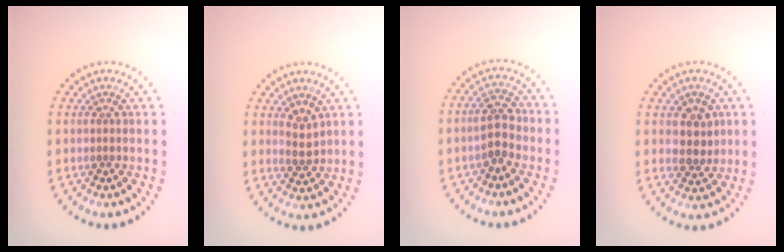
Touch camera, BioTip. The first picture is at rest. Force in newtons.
{"total": 1.7, "press": 1.6, "slide": 0.6}
{"total": 2.6, "press": 2.5, "slide": 0.6}
{"total": 2.7, "press": 2.6, "slide": 0.7}